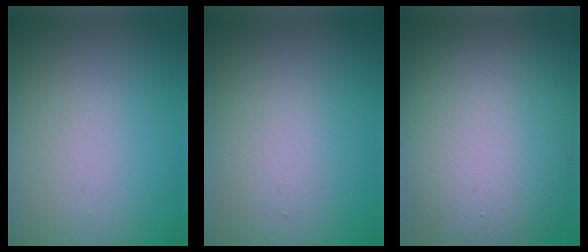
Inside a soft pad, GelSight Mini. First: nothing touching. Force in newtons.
{"total": 2.2, "press": 2.2, "slide": 0.1}
{"total": 14.7, "press": 14.6, "slide": 1.5}